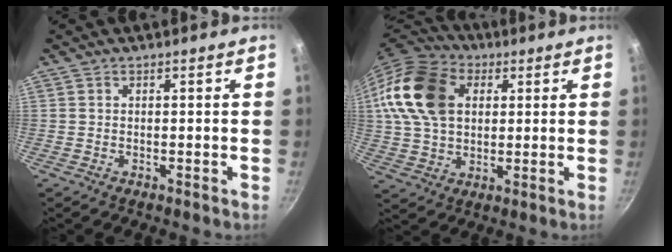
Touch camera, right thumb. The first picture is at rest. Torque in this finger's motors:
{"motor_torque": [1.81, 1.91, 0.43, -0.23, 0.38]}